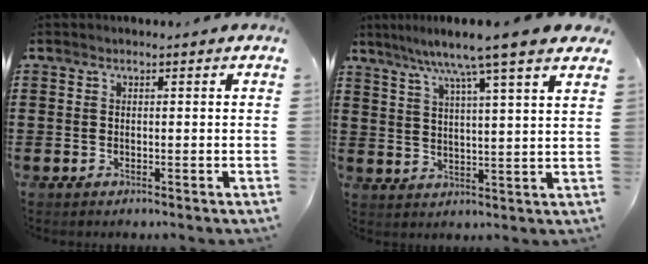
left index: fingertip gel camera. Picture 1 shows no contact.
{"total": 7.9, "force": [6.1, -0.7, 4.9], "torque": [-0.107, -0.030, 0.099]}